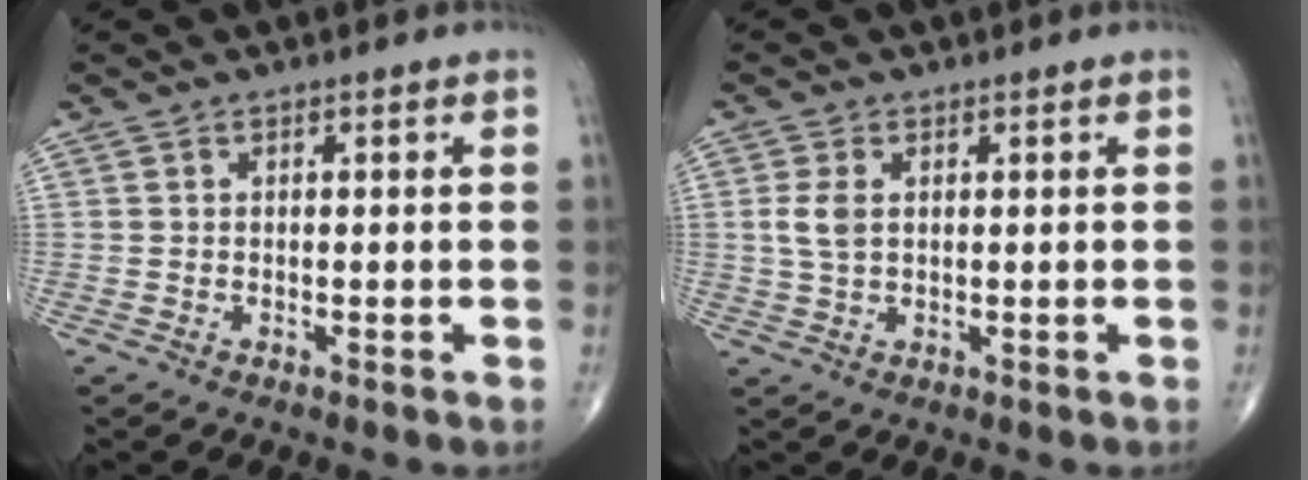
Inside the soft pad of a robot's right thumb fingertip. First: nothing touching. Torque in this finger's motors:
{"motor_torque": [0.06, 0.05, 0.03, -0.07, 0.04]}